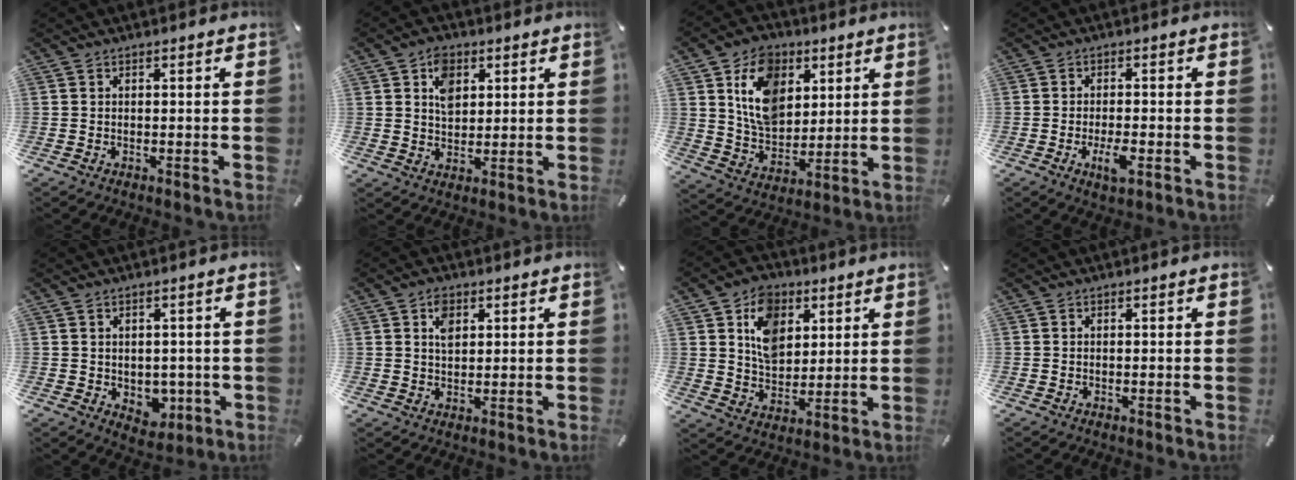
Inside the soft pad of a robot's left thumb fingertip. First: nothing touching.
{"total": 6.4, "force": [2.5, 4.9, 3.2], "torque": [-0.046, -0.002, 0.041]}
{"total": 13.3, "force": [5.2, 10.3, 6.7], "torque": [-0.123, -0.010, 0.099]}
{"total": 4.8, "force": [-1.9, 1.8, 4.1], "torque": [-0.084, 0.002, -0.036]}
{"total": 3.9, "force": [0.5, 3.7, 1.0], "torque": [0.001, -0.003, 0.009]}
{"total": 4.1, "force": [1.7, 2.8, 2.5], "torque": [-0.041, -0.001, 0.027]}
{"total": 10.7, "force": [4.3, 8.3, 5.2], "torque": [-0.084, -0.001, 0.079]}
{"total": 0.0}